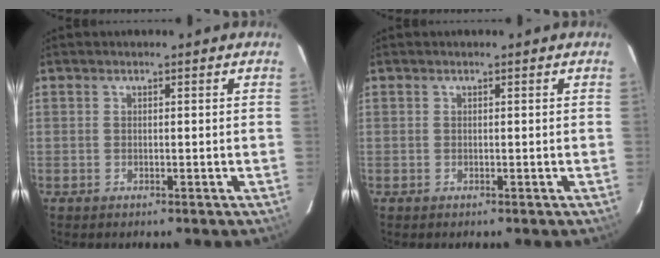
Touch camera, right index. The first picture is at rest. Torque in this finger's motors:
{"motor_torque": [0.00, 0.00, 0.03, 0.01]}